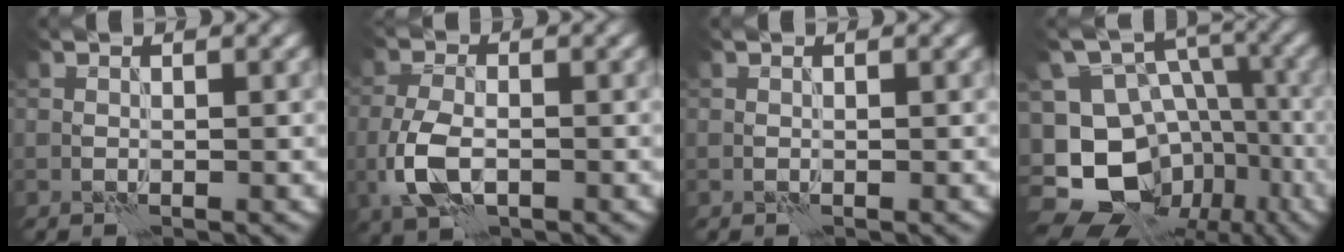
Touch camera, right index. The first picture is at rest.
{"total": 5.0, "force": [-1.4, 2.9, 3.8], "torque": [-0.089, -0.009, -0.029]}
{"total": 0.0}
{"total": 16.8, "force": [-9.1, 12.6, 6.5], "torque": [-0.132, -0.027, -0.130]}